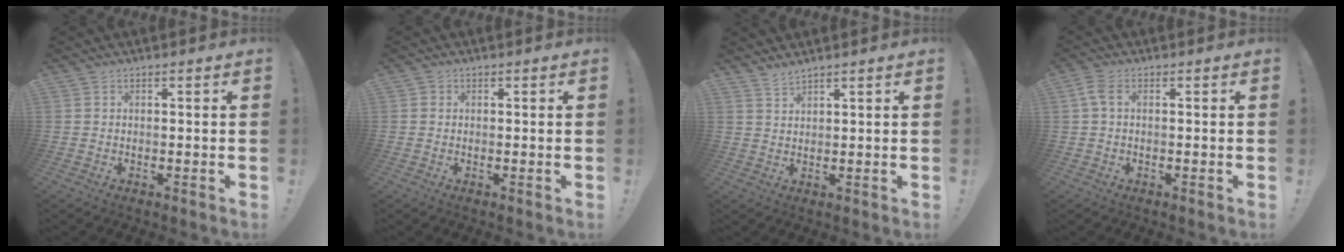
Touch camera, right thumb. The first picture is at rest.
{"total": 0.8, "force": [0.1, 0.8, 0.1], "torque": [0.001, 0.000, 0.001]}
{"total": 2.5, "force": [2.4, 0.3, 0.6], "torque": [-0.012, -0.016, 0.044]}
{"total": 3.3, "force": [0.7, 1.7, 2.7], "torque": [-0.058, 0.009, 0.016]}